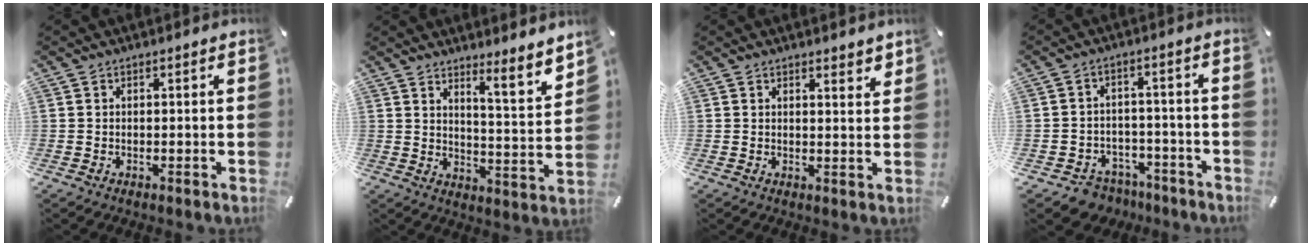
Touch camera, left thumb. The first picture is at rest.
{"total": 7.2, "force": [6.5, 0.3, 3.1], "torque": [-0.041, -0.070, 0.109]}
{"total": 2.4, "force": [2.2, 0.7, 0.5], "torque": [0.004, -0.017, 0.038]}
{"total": 5.0, "force": [-3.0, 3.9, 0.9], "torque": [-0.014, 0.020, -0.055]}